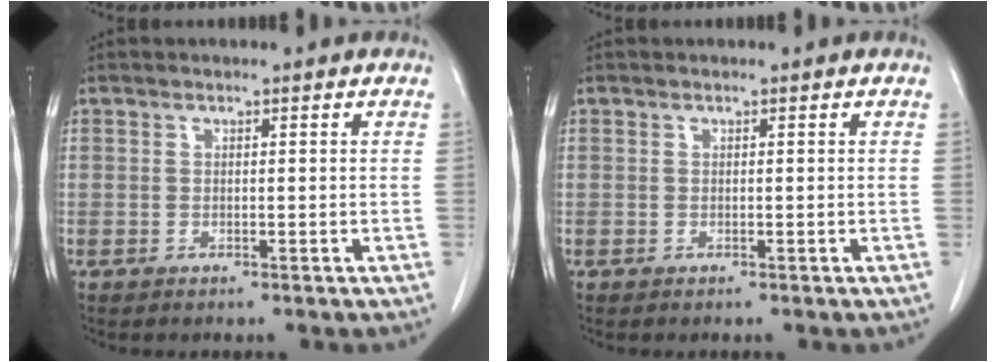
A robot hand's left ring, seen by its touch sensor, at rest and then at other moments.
{"total": 0.0}